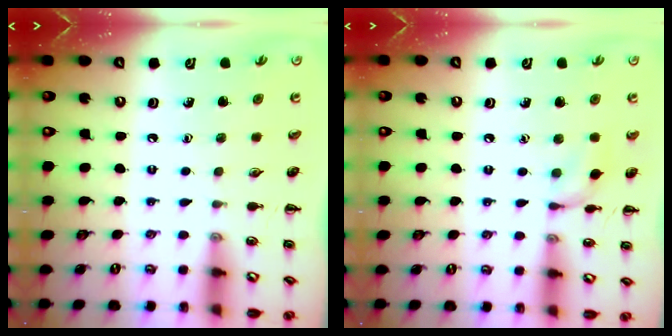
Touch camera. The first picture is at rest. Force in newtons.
{"total": 6.9, "press": 6.8, "slide": 0.9}